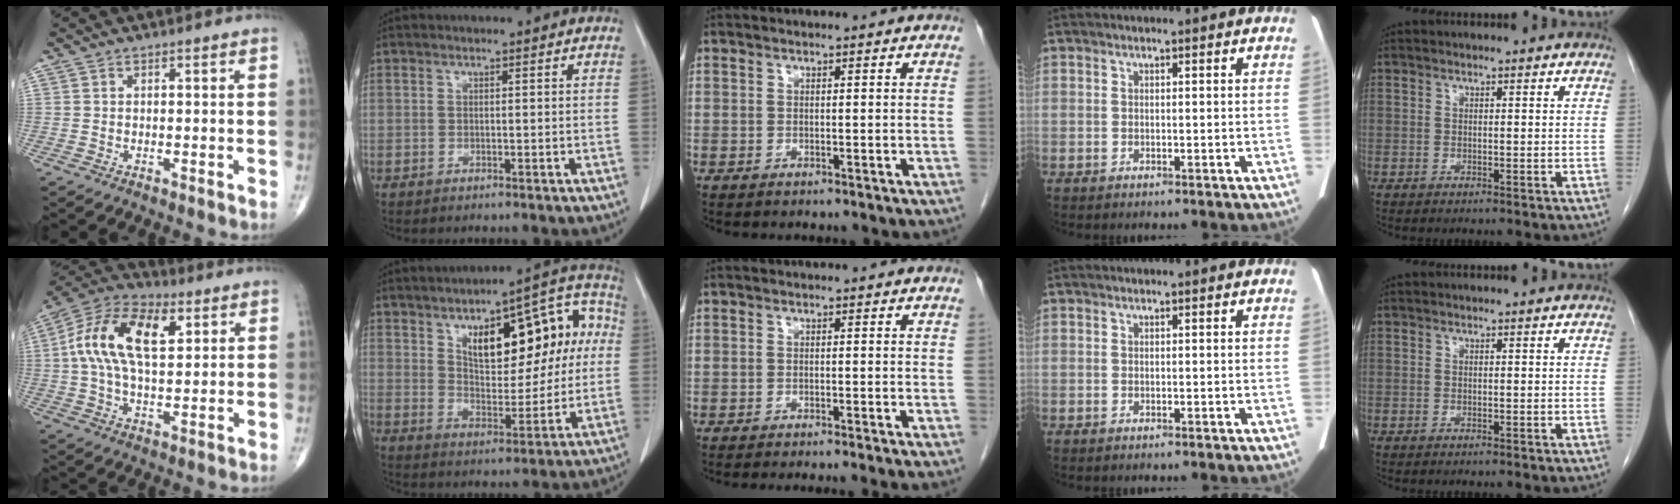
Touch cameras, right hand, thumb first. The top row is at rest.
{"thumb": {"total": 16.6, "force": [4.0, 8.7, 13.6], "torque": [-0.249, 0.014, 0.064]}, "index": {"total": 17.3, "force": [4.4, 7.5, 14.9], "torque": [-0.190, 0.043, 0.069]}, "middle": {"total": 6.8, "force": [-6.1, -0.7, 3.0], "torque": [-0.019, -0.014, -0.083]}}